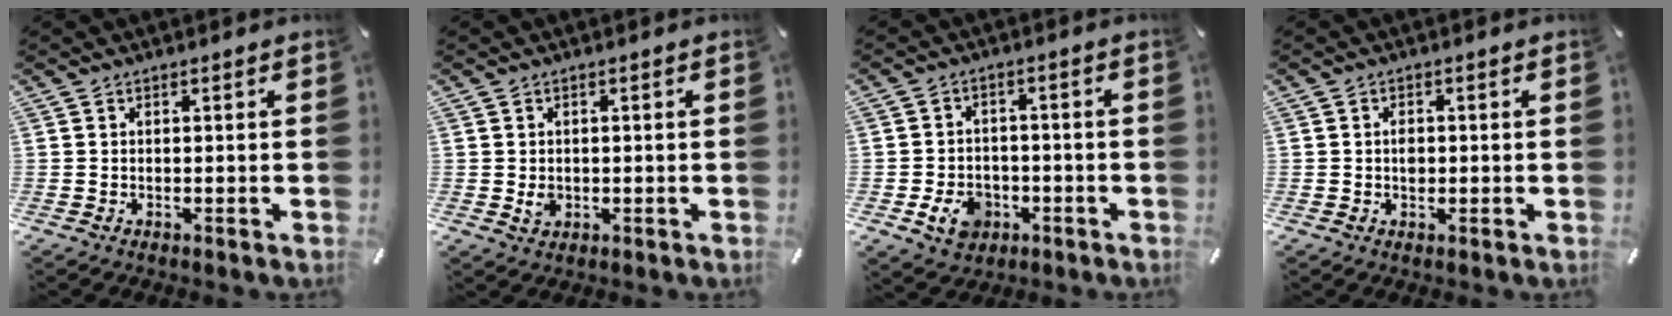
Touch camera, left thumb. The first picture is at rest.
{"total": 2.0, "force": [0.0, 1.8, 0.9], "torque": [-0.008, 0.000, -0.002]}
{"total": 7.2, "force": [-2.7, 5.7, 3.4], "torque": [-0.070, 0.013, -0.049]}
{"total": 2.1, "force": [-0.1, 1.6, 1.4], "torque": [-0.020, 0.002, -0.005]}